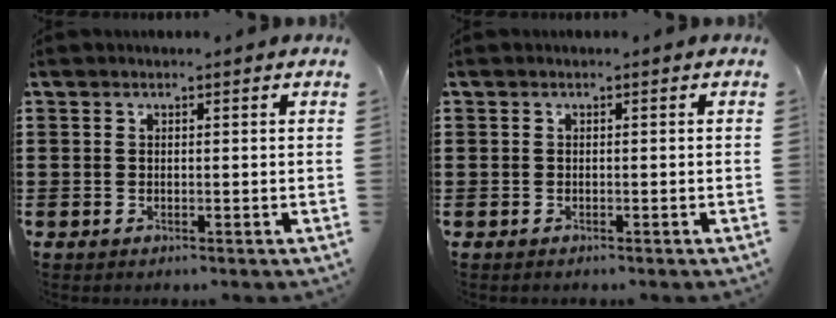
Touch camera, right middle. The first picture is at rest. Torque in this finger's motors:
{"motor_torque": [-1.30, 0.78, -0.47, -0.10]}